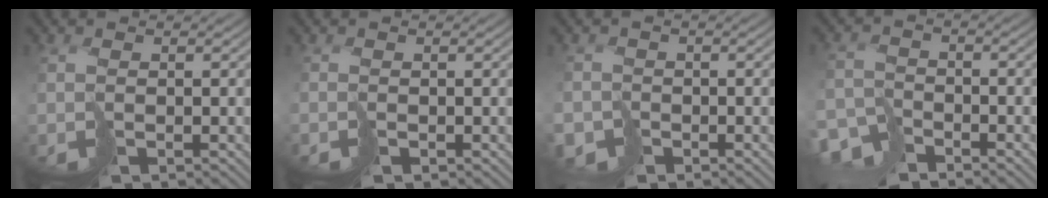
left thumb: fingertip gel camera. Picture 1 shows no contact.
{"total": 0.8, "force": [-0.6, 0.2, -0.5], "torque": [0.017, -0.002, -0.013]}
{"total": 2.6, "force": [-2.1, 1.6, -0.1], "torque": [0.016, -0.006, -0.046]}
{"total": 5.5, "force": [-5.0, 2.0, 1.2], "torque": [-0.015, -0.010, -0.103]}